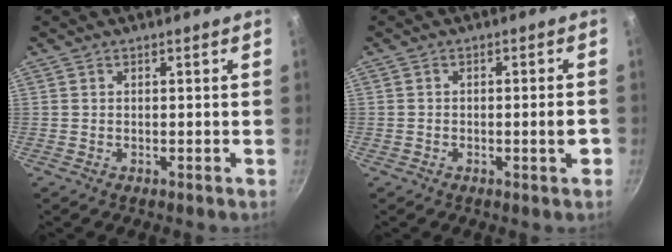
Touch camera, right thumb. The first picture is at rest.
{"total": 3.1, "force": [-1.0, 0.6, 2.9], "torque": [-0.035, 0.011, -0.010]}